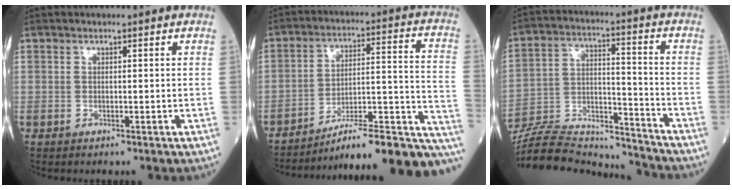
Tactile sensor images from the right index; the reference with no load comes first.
{"total": 21.0, "force": [-16.4, 2.7, 12.7], "torque": [-0.098, 0.039, -0.236]}
{"total": 20.7, "force": [-19.8, 2.9, 5.1], "torque": [-0.122, 0.012, -0.320]}